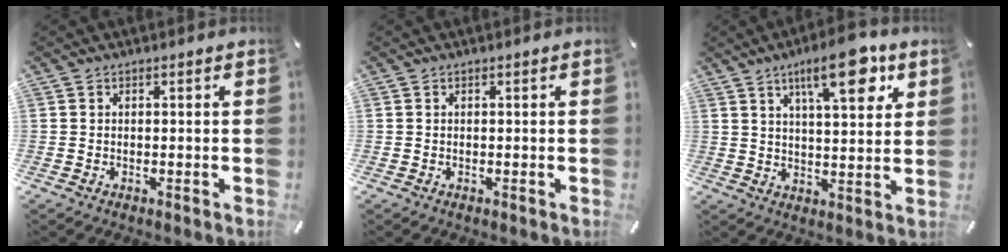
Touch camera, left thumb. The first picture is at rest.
{"total": 0.0}
{"total": 13.9, "force": [7.2, 4.9, 10.8], "torque": [-0.154, -0.025, 0.116]}